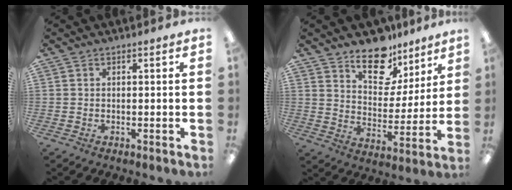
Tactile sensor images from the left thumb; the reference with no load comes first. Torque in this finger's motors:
{"motor_torque": [1.71, 0.84, 1.19, -1.38, 0.09]}